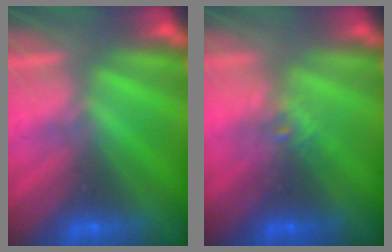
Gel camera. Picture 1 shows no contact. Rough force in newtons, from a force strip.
{"total": 2.1}